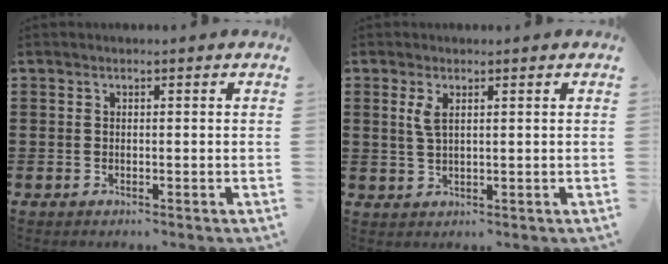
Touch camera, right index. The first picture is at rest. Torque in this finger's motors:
{"motor_torque": [0.58, 0.32, 0.09, 0.04]}